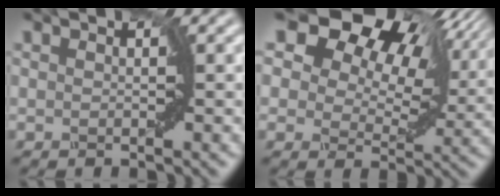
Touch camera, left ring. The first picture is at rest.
{"total": 16.7, "force": [9.7, 9.7, 9.5], "torque": [-0.167, 0.070, 0.147]}